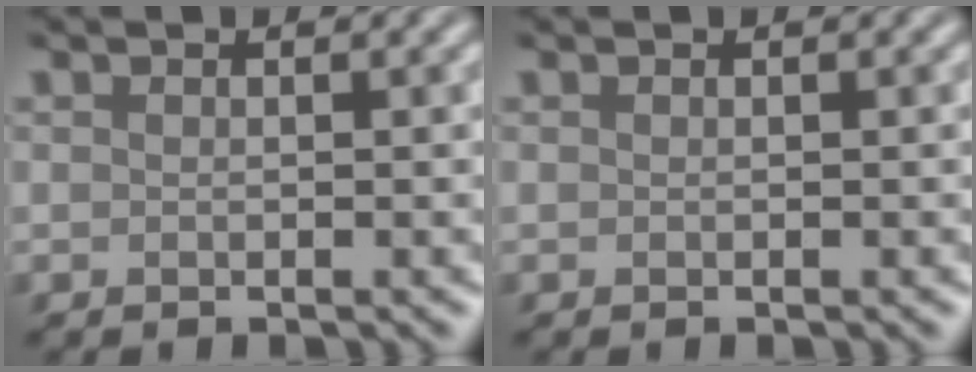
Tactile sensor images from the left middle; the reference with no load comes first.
{"total": 0.0}